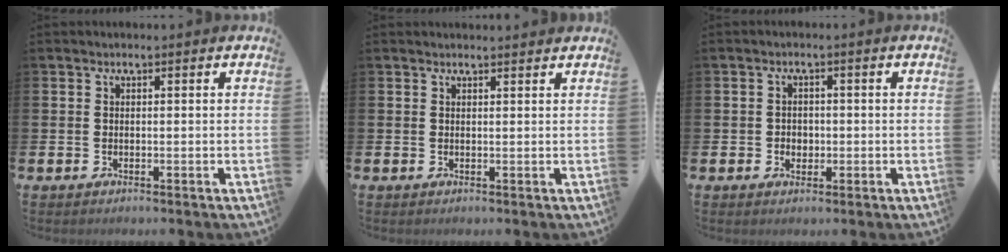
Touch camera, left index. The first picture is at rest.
{"total": 0.9, "force": [0.9, 0.0, 0.1], "torque": [0.008, -0.004, 0.015]}
{"total": 1.8, "force": [-0.2, 1.7, 0.7], "torque": [-0.004, 0.004, -0.010]}